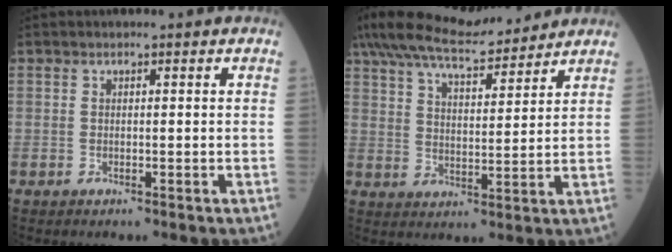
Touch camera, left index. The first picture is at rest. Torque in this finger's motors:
{"motor_torque": [1.04, -1.09, 0.48, 0.10]}